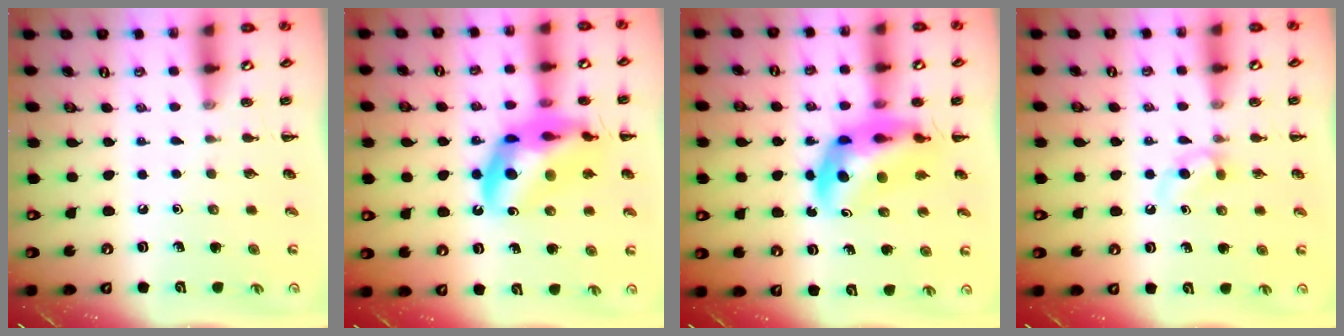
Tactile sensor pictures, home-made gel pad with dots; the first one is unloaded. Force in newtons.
{"total": 19.0, "press": 18.5, "slide": 4.2}
{"total": 10.8, "press": 10.4, "slide": 3.1}
{"total": 3.4, "press": 3.2, "slide": 1.4}